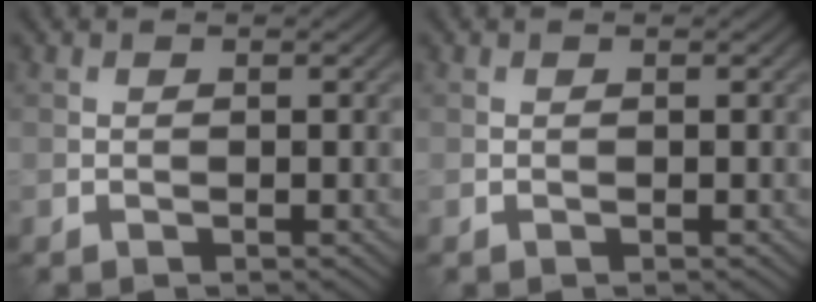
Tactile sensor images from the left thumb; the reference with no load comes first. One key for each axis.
{"total": 0.0}